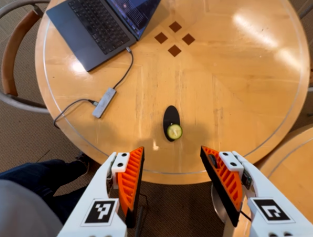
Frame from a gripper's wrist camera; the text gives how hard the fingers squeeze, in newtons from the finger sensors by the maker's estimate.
{"total": 0.0}